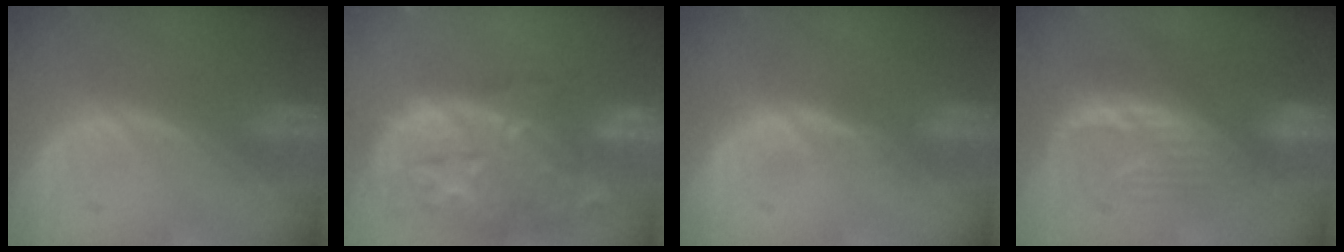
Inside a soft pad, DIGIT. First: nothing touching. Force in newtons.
{"total": 15.3, "press": 12.2, "slide": 9.1}
{"total": 1.0, "press": 1.0, "slide": 0.1}
{"total": 8.1, "press": 7.7, "slide": 2.5}